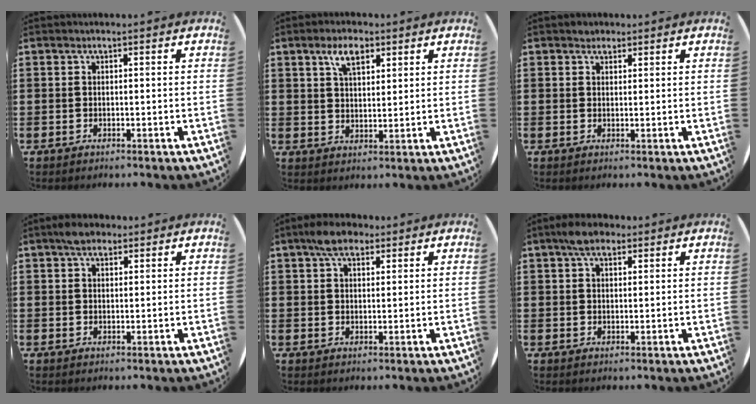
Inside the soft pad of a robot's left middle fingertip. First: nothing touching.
{"total": 4.9, "force": [3.1, 2.2, 3.1], "torque": [-0.054, 0.002, 0.052]}
{"total": 1.3, "force": [1.2, 0.6, 0.1], "torque": [0.005, -0.001, 0.021]}
{"total": 2.9, "force": [2.3, 1.3, 1.1], "torque": [-0.018, 0.006, 0.041]}
{"total": 4.7, "force": [3.5, 2.2, 2.2], "torque": [-0.036, 0.003, 0.061]}
{"total": 3.9, "force": [2.8, 1.8, 2.0], "torque": [-0.036, 0.007, 0.051]}